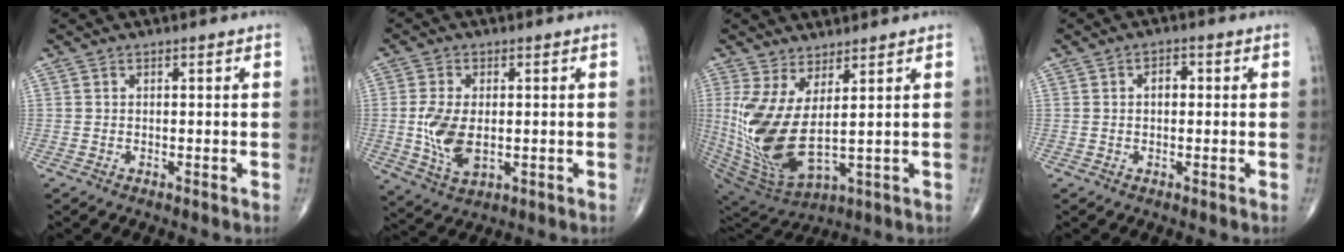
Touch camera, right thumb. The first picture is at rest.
{"total": 8.9, "force": [-0.4, 5.0, 7.3], "torque": [-0.148, -0.009, 0.000]}
{"total": 14.3, "force": [2.1, 5.2, 13.2], "torque": [-0.293, -0.036, 0.064]}
{"total": 2.6, "force": [0.3, 1.7, 2.0], "torque": [-0.027, 0.010, 0.004]}